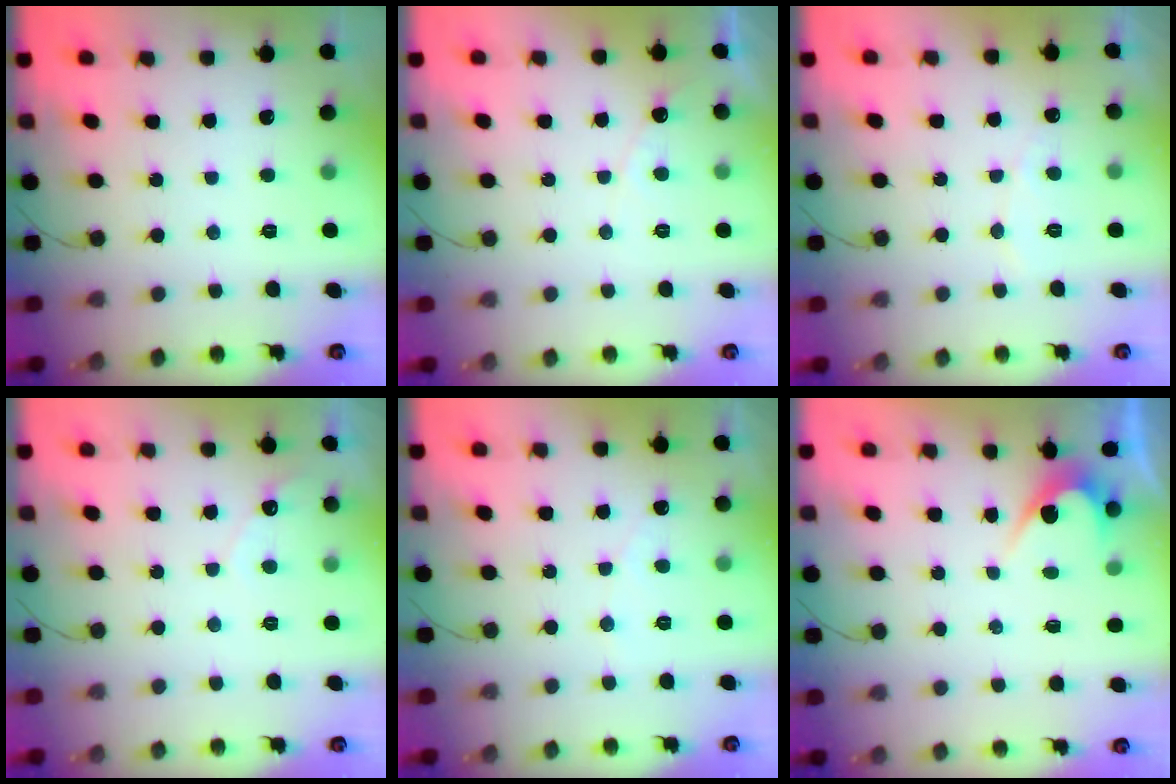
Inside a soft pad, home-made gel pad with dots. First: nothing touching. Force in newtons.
{"total": 4.7, "press": 4.7, "slide": 0.3}
{"total": 4.1, "press": 4.1, "slide": 0.3}
{"total": 3.2, "press": 3.2, "slide": 0.1}
{"total": 2.5, "press": 2.5, "slide": 0.1}
{"total": 2.6, "press": 2.6, "slide": 0.1}